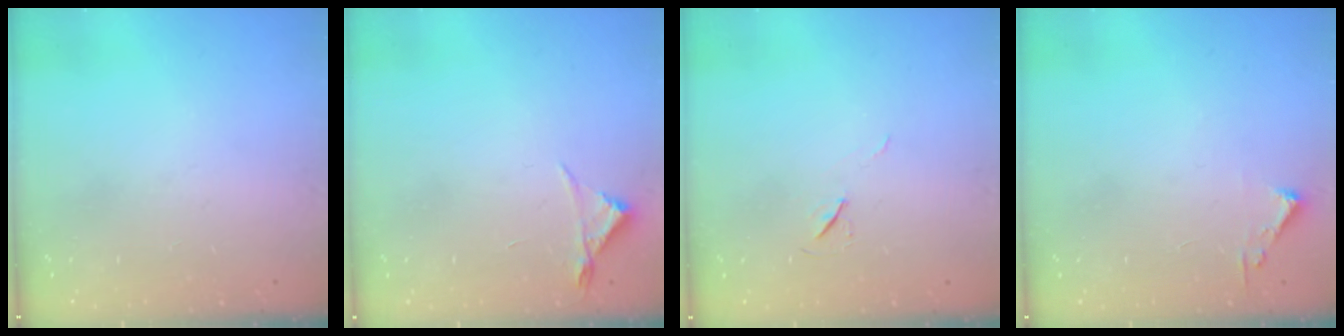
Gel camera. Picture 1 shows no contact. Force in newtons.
{"total": 3.0, "press": 2.9, "slide": 0.5}
{"total": 6.4, "press": 5.8, "slide": 2.5}
{"total": 2.4, "press": 2.4, "slide": 0.3}